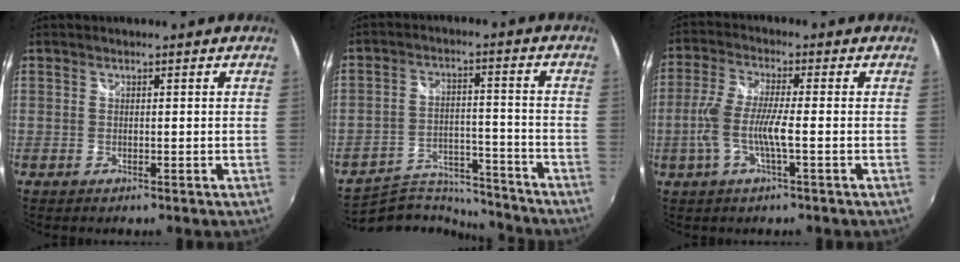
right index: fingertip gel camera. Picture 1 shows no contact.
{"total": 12.1, "force": [-11.7, 2.8, 1.4], "torque": [-0.040, 0.020, -0.184]}
{"total": 8.0, "force": [-1.9, 1.0, 7.7], "torque": [-0.166, -0.003, -0.038]}